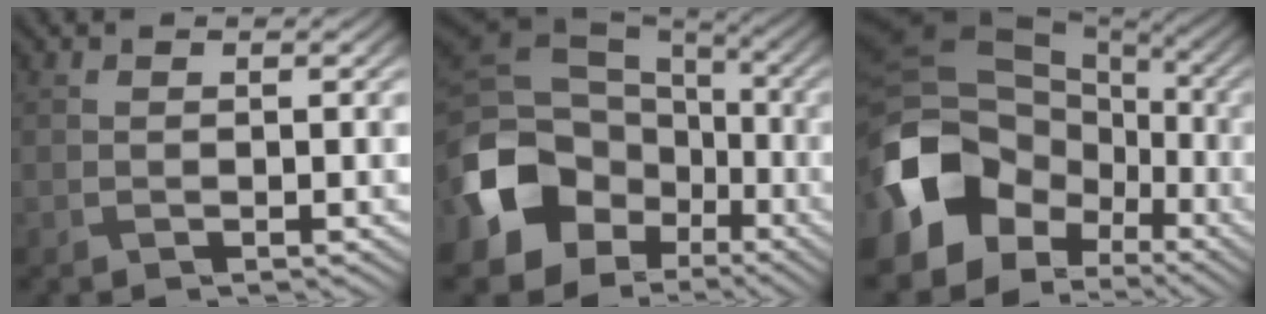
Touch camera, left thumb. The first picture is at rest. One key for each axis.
{"total": 17.1, "fx": -5.3, "fy": 13.4, "fz": 9.3, "tx": -0.244, "ty": -0.056, "tz": -0.084}
{"total": 18.7, "fx": -5.0, "fy": 14.9, "fz": 10.0, "tx": -0.250, "ty": -0.045, "tz": -0.067}